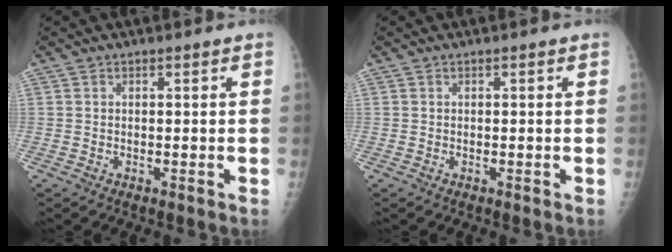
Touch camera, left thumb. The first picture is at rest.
{"total": 0.0}